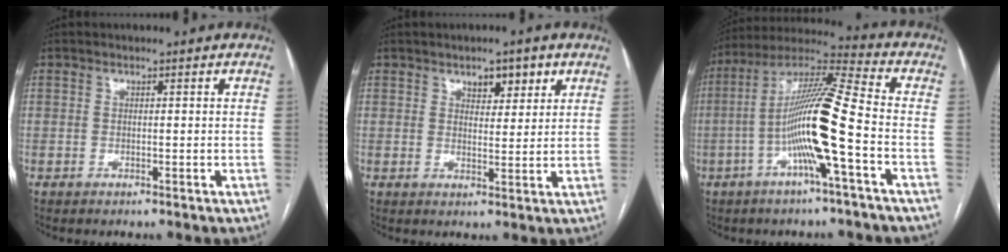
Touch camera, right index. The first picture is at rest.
{"total": 4.2, "force": [2.5, 2.0, 2.8], "torque": [-0.037, 0.003, 0.038]}
{"total": 14.3, "force": [-3.6, -0.4, 13.9], "torque": [-0.265, 0.012, -0.073]}